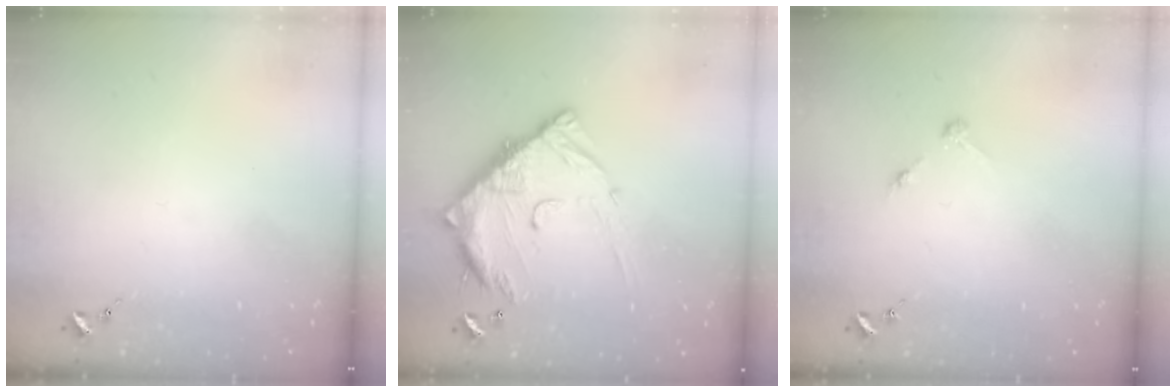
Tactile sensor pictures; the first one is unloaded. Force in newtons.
{"total": 16.1, "press": 16.0, "slide": 1.3}
{"total": 2.8, "press": 2.8, "slide": 0.3}